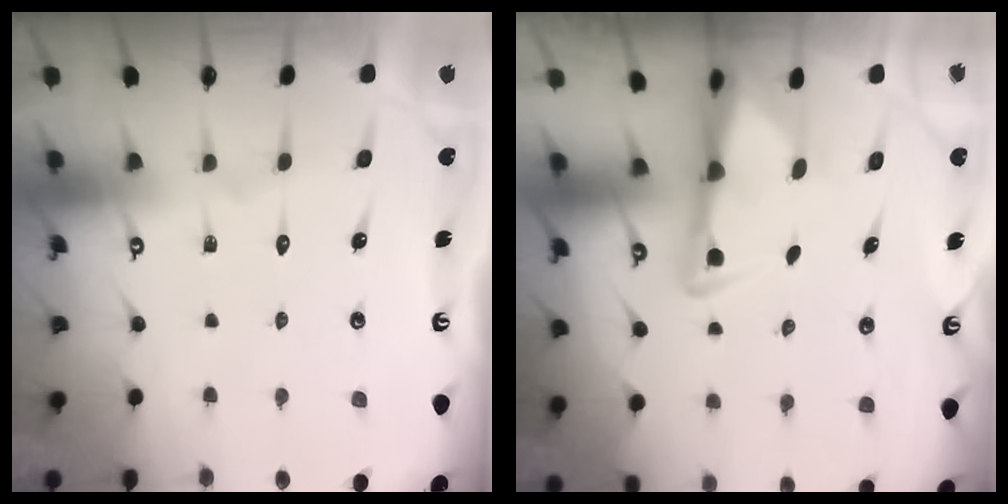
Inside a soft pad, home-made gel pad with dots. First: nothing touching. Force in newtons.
{"total": 2.9, "press": 2.9, "slide": 0.6}